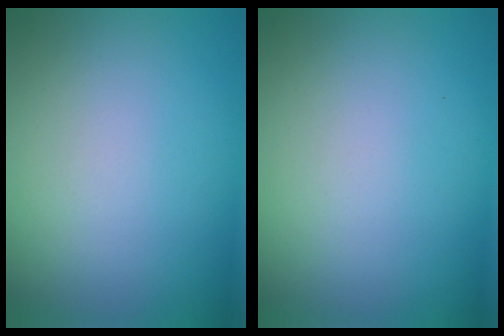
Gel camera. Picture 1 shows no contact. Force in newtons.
{"total": 0.0}